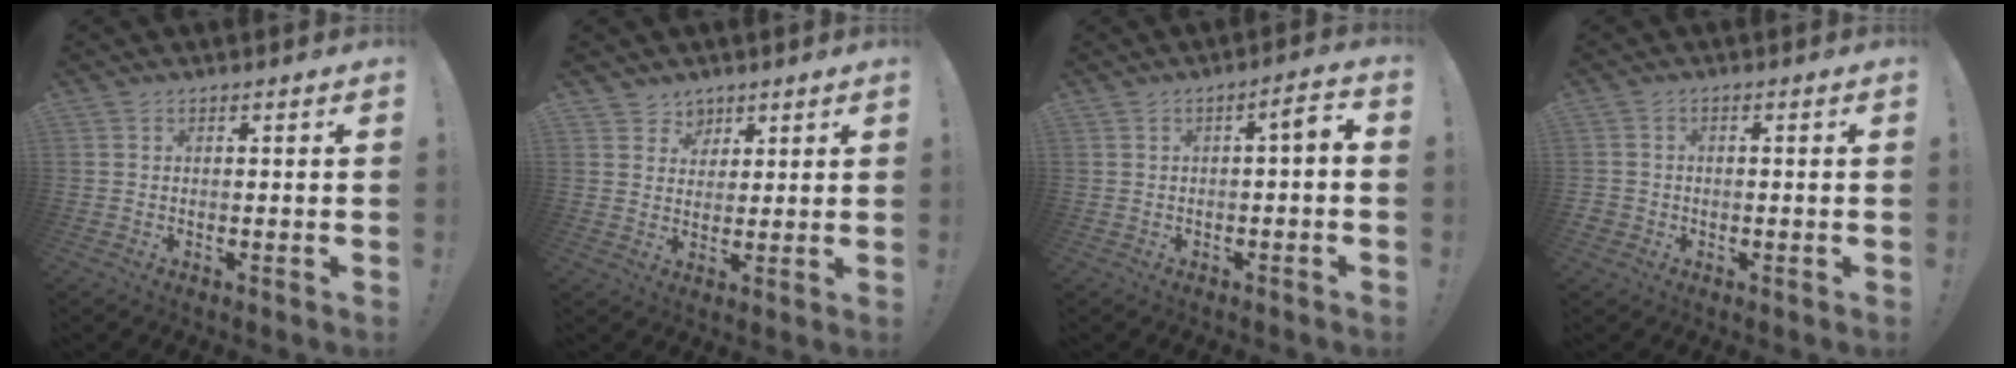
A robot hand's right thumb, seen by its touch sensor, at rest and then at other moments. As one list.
[{"total": 5.0, "force": [3.0, 4.0, 0.0], "torque": [0.010, -0.030, 0.056]}, {"total": 3.7, "force": [-0.8, 0.7, 3.6], "torque": [-0.049, 0.000, -0.018]}, {"total": 2.1, "force": [-0.8, 1.8, 0.8], "torque": [-0.013, 0.004, -0.014]}]